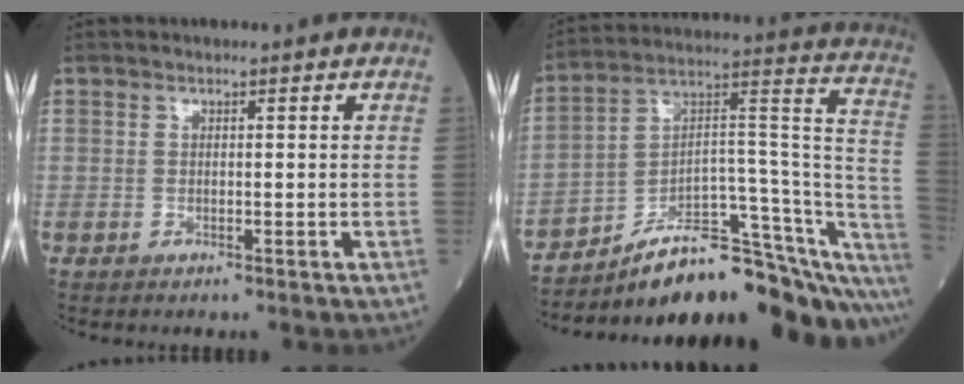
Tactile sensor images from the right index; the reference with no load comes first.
{"total": 23.8, "force": [-19.1, 5.0, 13.3], "torque": [-0.102, 0.050, -0.277]}